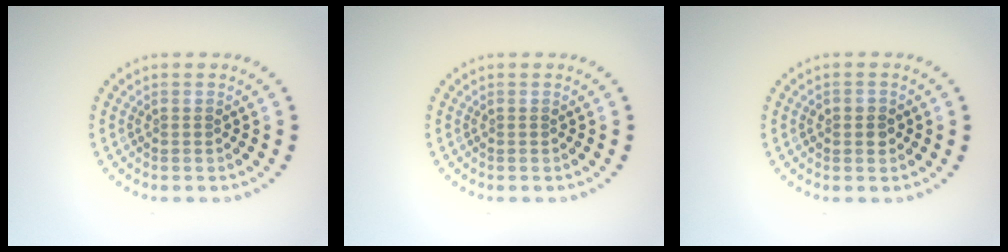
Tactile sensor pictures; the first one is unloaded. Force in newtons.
{"total": 0.0}
{"total": 1.4, "press": 1.4, "slide": 0.4}